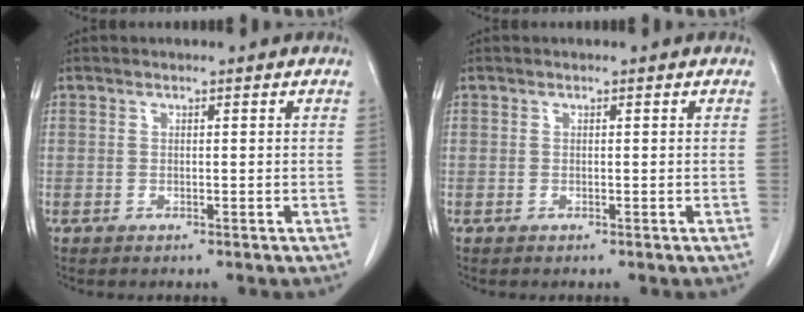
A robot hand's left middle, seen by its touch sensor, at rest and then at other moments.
{"total": 0.0}